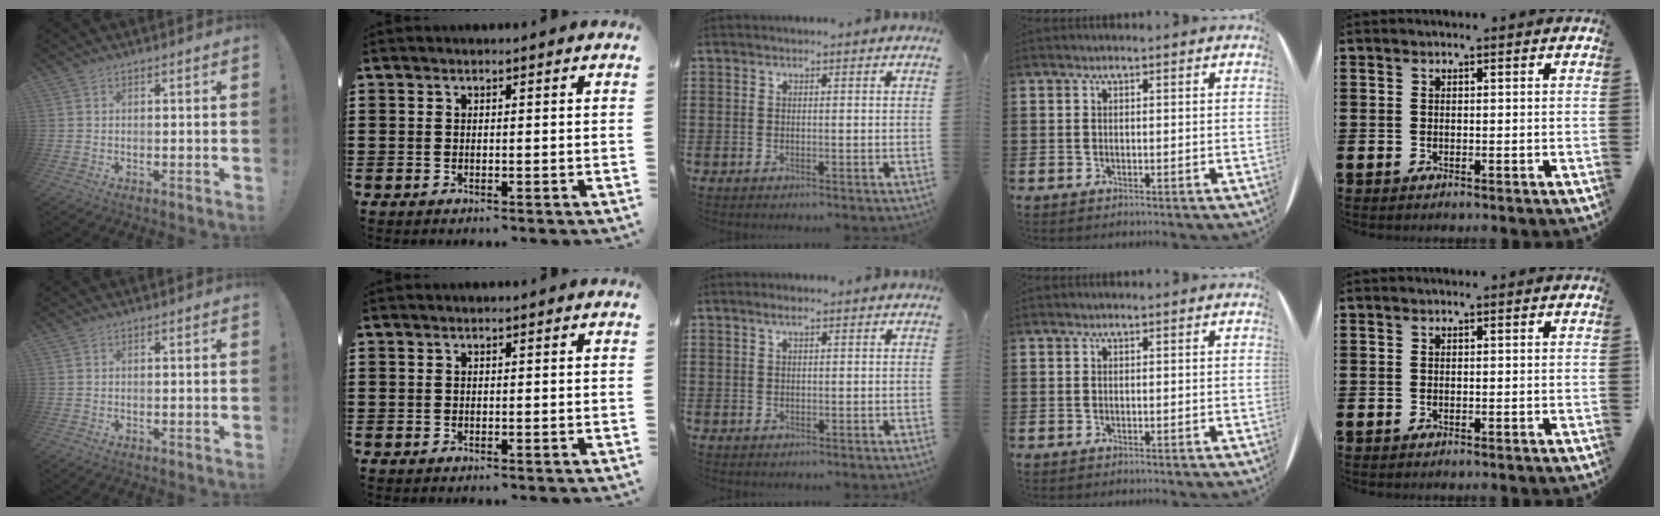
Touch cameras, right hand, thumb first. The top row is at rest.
{"middle": {"total": 1.3, "force": [0.5, 0.8, 0.9], "torque": [-0.020, 0.006, 0.007]}}